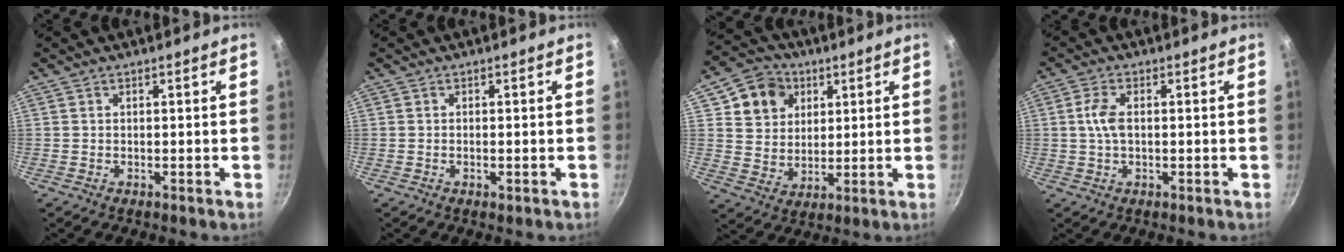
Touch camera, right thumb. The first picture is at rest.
{"total": 1.2, "force": [-0.4, 0.4, 1.0], "torque": [-0.018, 0.000, -0.006]}
{"total": 11.0, "force": [4.3, 9.3, 4.1], "torque": [-0.036, -0.004, 0.077]}
{"total": 4.3, "force": [0.3, 2.2, 3.7], "torque": [-0.078, 0.008, 0.002]}